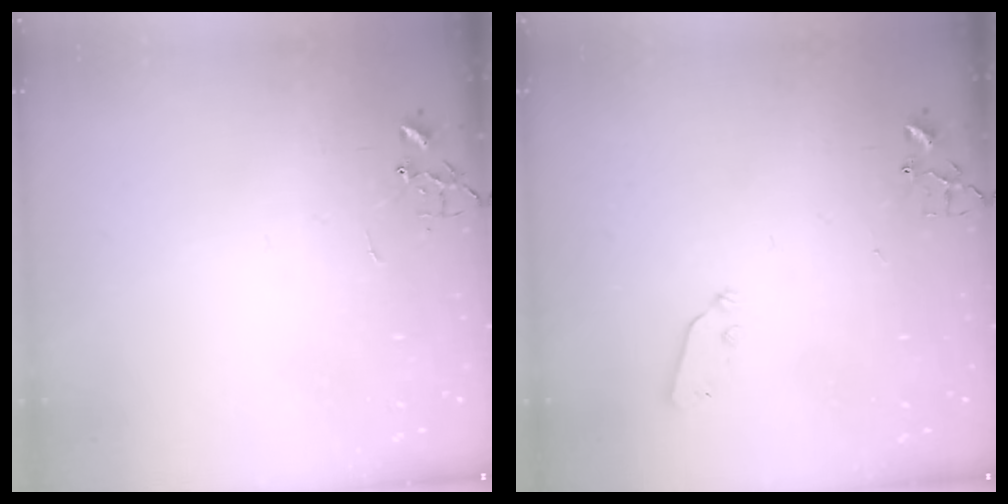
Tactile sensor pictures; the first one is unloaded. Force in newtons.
{"total": 3.1, "press": 3.0, "slide": 0.4}